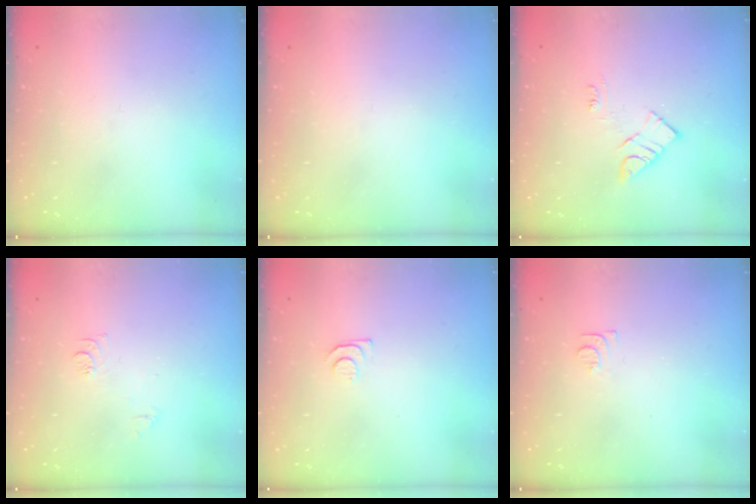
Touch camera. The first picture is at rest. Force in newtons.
{"total": 0.0}
{"total": 8.7, "press": 8.7, "slide": 0.3}
{"total": 7.4, "press": 7.3, "slide": 0.8}
{"total": 5.4, "press": 5.4, "slide": 0.7}
{"total": 6.6, "press": 6.6, "slide": 0.7}